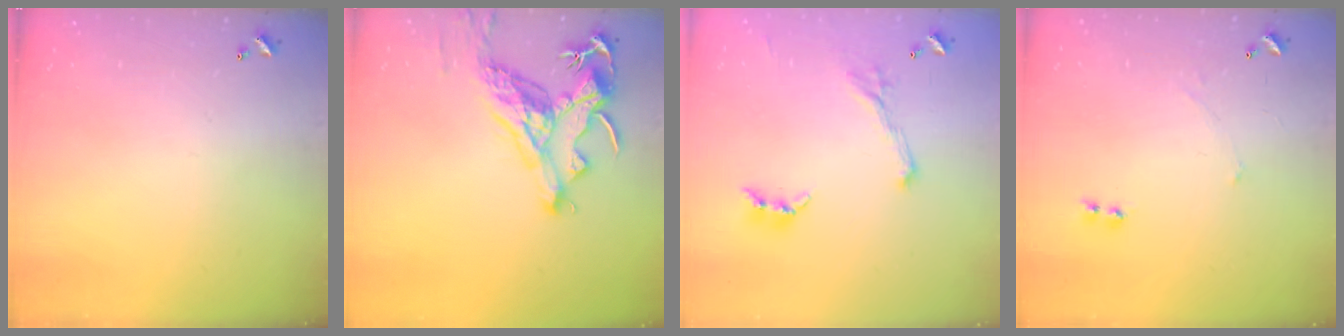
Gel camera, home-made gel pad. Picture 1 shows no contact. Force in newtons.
{"total": 8.1, "press": 8.0, "slide": 1.4}
{"total": 1.1, "press": 0.6, "slide": 0.9}
{"total": 2.4, "press": 2.3, "slide": 0.5}